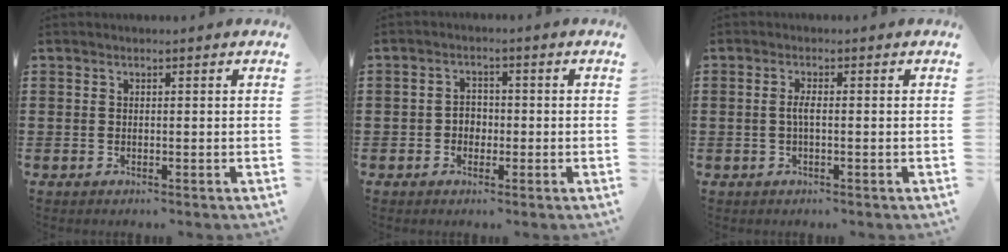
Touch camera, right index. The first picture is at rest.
{"total": 2.3, "force": [-0.8, 1.9, 1.0], "torque": [-0.024, 0.005, -0.018]}
{"total": 1.8, "force": [-0.3, 0.2, 1.8], "torque": [-0.042, -0.003, -0.008]}